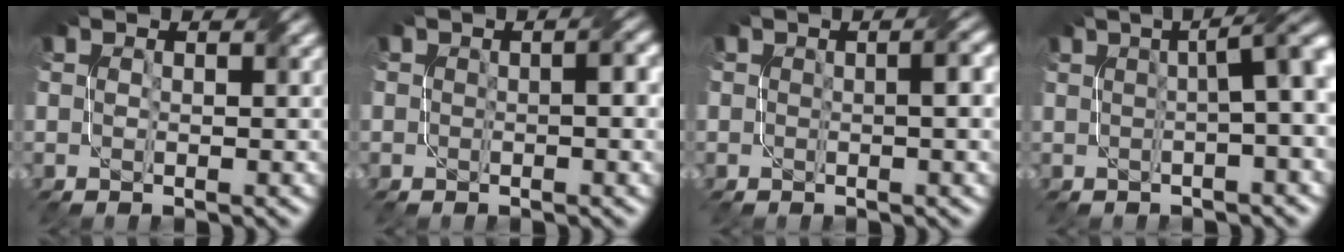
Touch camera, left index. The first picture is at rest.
{"total": 1.4, "force": [-0.5, 0.4, 1.2], "torque": [-0.014, 0.006, -0.005]}
{"total": 1.5, "force": [-0.2, 0.2, 1.5], "torque": [-0.017, 0.008, -0.001]}
{"total": 6.6, "force": [0.9, 2.3, 6.1], "torque": [-0.024, 0.035, 0.003]}